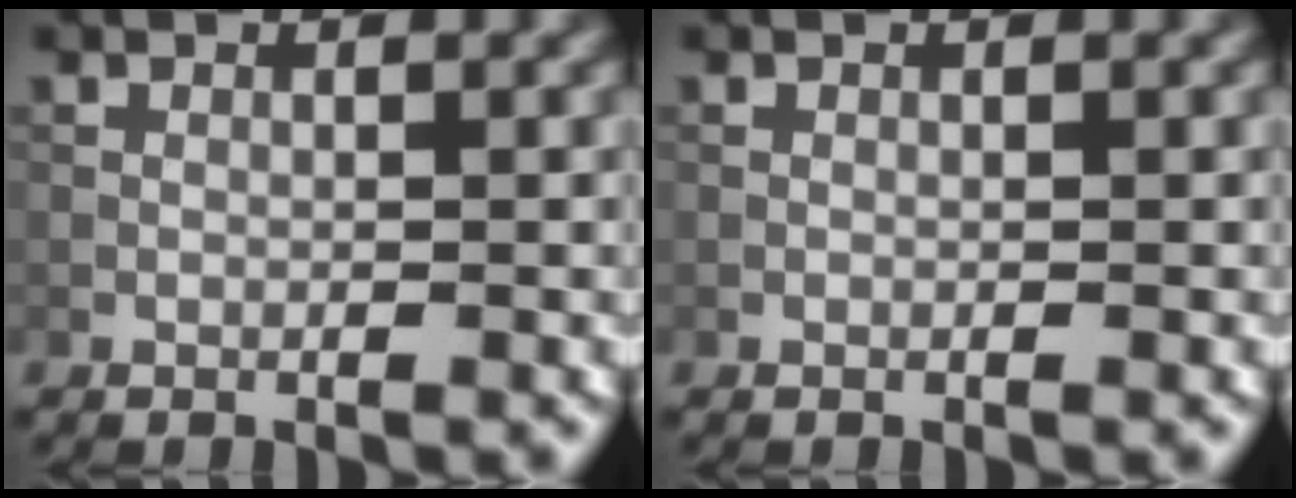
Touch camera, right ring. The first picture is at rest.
{"total": 0.0}